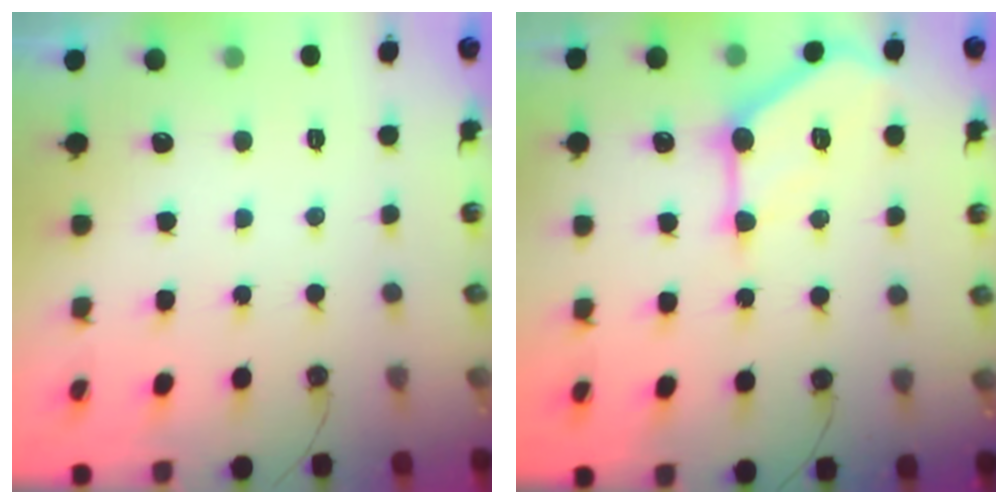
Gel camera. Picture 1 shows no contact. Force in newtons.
{"total": 13.6, "press": 13.6, "slide": 0.7}